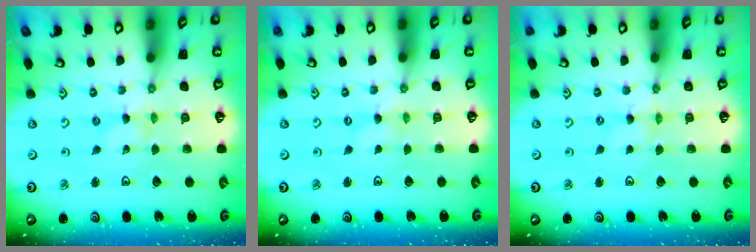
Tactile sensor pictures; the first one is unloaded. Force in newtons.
{"total": 0.0}
{"total": 0.5, "press": 0.5, "slide": 0.2}